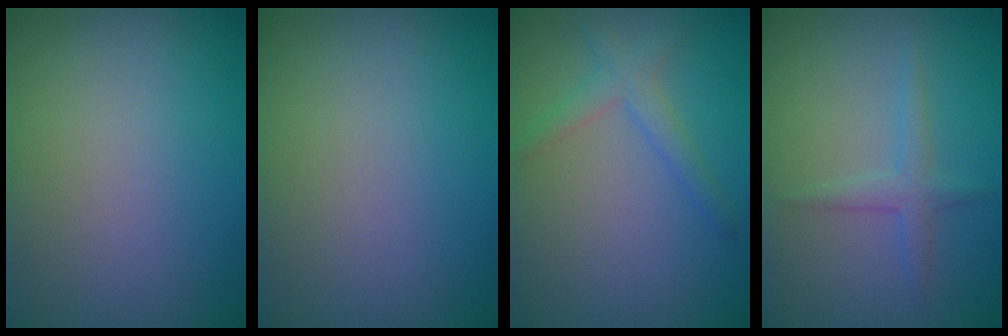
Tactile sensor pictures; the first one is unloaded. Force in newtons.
{"total": 0.0}
{"total": 2.2, "press": 2.2, "slide": 0.1}
{"total": 1.7, "press": 1.7, "slide": 0.1}